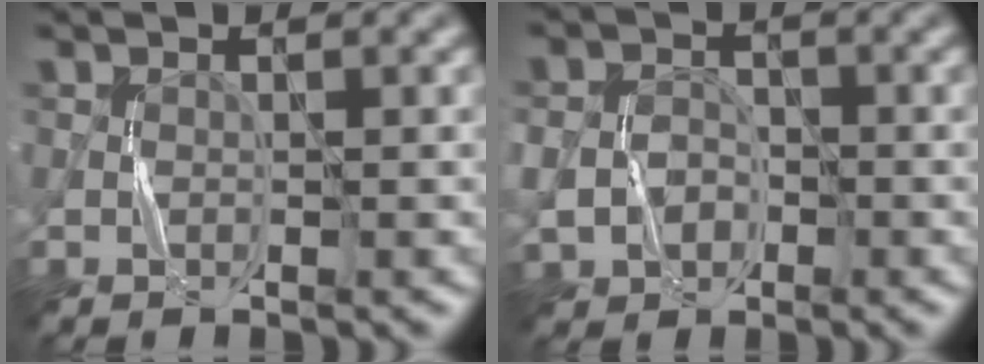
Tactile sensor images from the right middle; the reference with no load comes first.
{"total": 2.7, "force": [-0.7, 2.4, 1.1], "torque": [-0.019, -0.003, -0.015]}